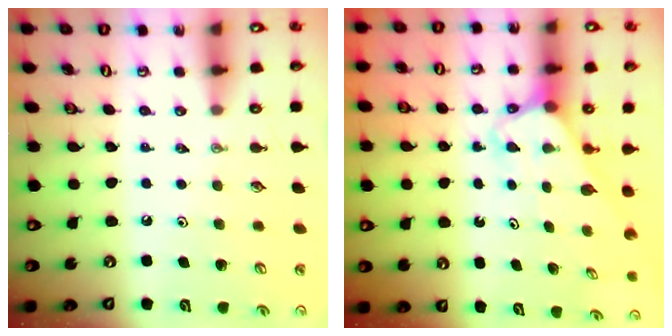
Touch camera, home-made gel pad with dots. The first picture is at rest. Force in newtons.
{"total": 2.8, "press": 2.8, "slide": 0.2}